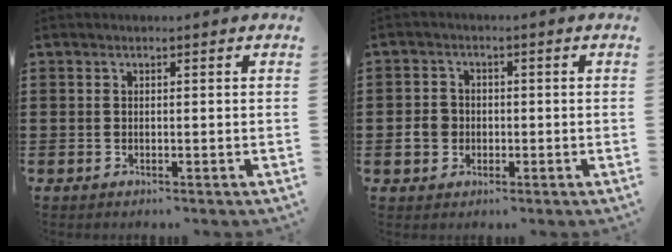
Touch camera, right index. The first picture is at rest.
{"total": 3.5, "force": [-0.7, 3.1, 1.6], "torque": [-0.046, 0.005, -0.017]}